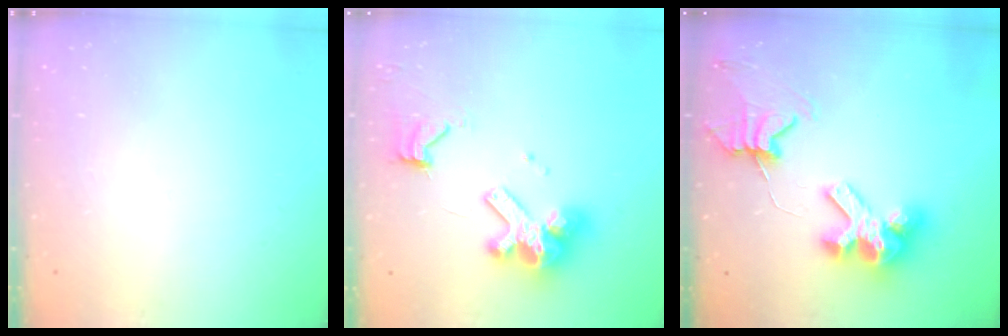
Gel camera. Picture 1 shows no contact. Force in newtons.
{"total": 14.1, "press": 14.0, "slide": 1.8}
{"total": 11.7, "press": 11.6, "slide": 1.3}